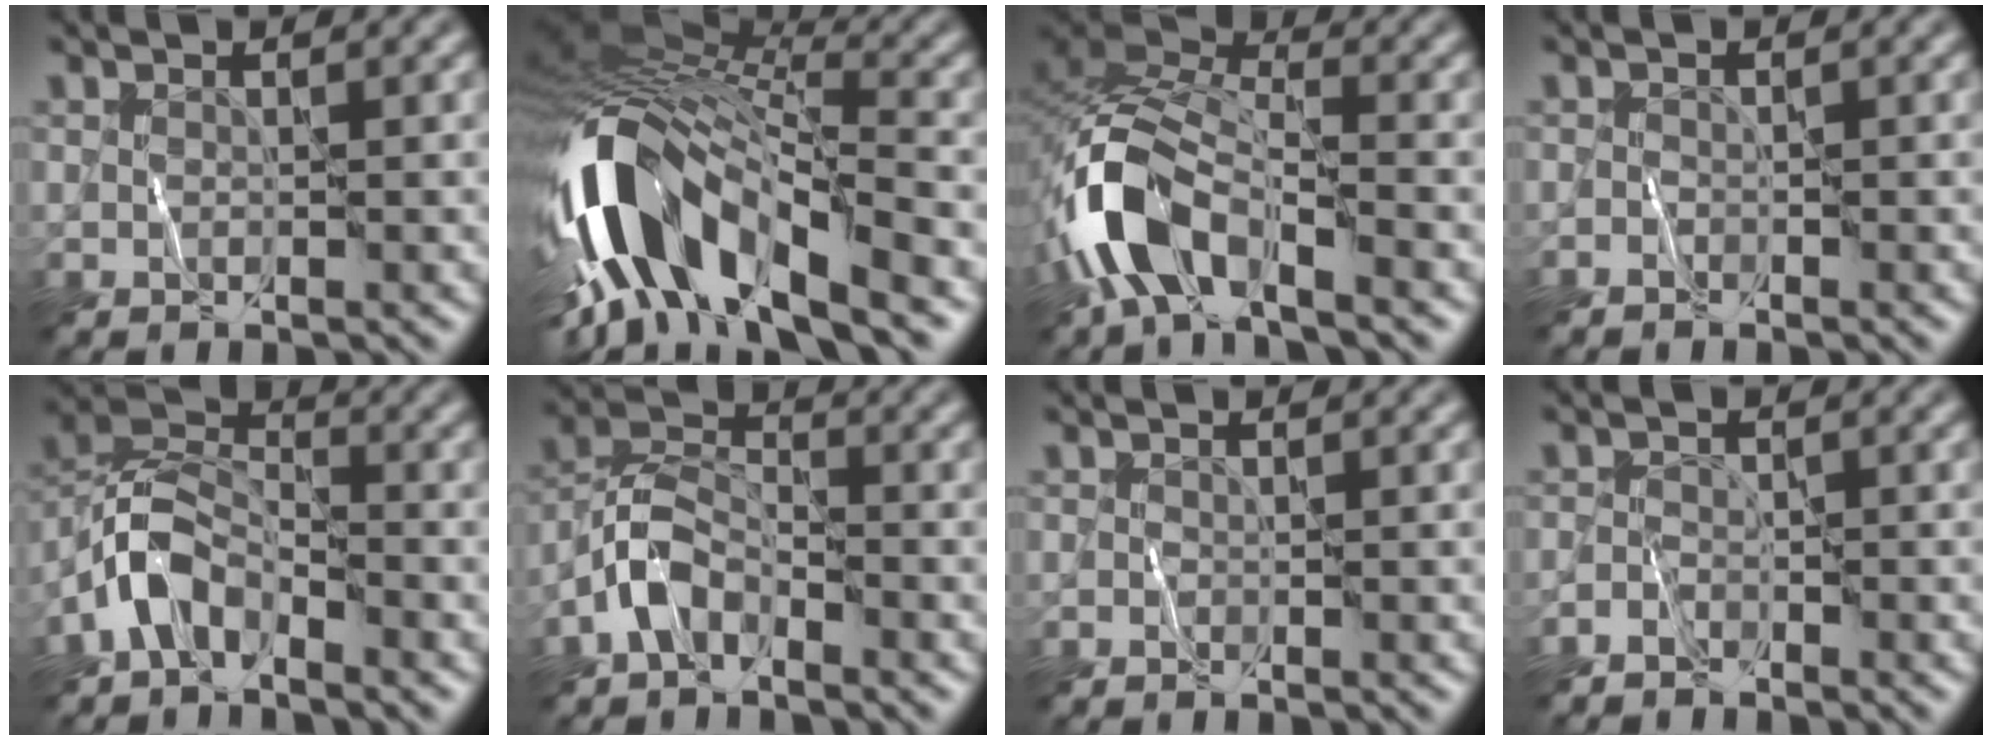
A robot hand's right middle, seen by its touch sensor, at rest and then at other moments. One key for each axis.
{"total": 13.4, "fx": -5.0, "fy": 6.0, "fz": 10.9, "tx": -0.215, "ty": 0.012, "tz": -0.100}
{"total": 8.9, "fx": -4.7, "fy": 4.2, "fz": 6.2, "tx": -0.123, "ty": 0.005, "tz": -0.103}
{"total": 0.6, "fx": -0.6, "fy": 0.1, "fz": 0.0, "tx": 0.002, "ty": 0.003, "tz": -0.012}
{"total": 4.5, "fx": -2.9, "fy": 2.5, "fz": 2.3, "tx": -0.040, "ty": 0.010, "tz": -0.072}
{"total": 4.0, "fx": -2.6, "fy": 2.2, "fz": 2.1, "tx": -0.037, "ty": 0.011, "tz": -0.063}
{"total": 0.0}
{"total": 1.5, "fx": -1.4, "fy": 0.4, "fz": 0.2, "tx": -0.004, "ty": 0.004, "tz": -0.035}